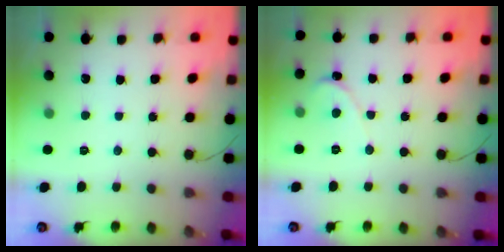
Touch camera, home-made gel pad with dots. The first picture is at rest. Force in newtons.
{"total": 0.6, "press": 0.6, "slide": 0.1}